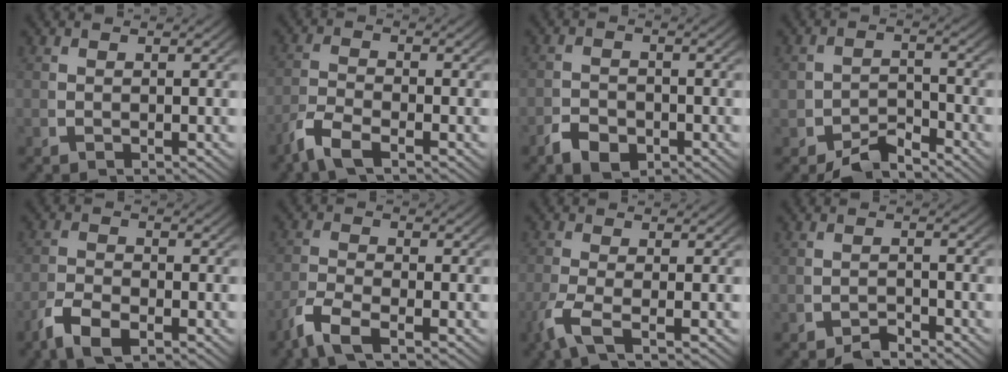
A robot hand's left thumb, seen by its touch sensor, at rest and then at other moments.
{"total": 3.2, "force": [-2.2, 1.1, 2.1], "torque": [-0.052, -0.008, -0.043]}
{"total": 3.2, "force": [-2.1, 2.0, 1.4], "torque": [-0.020, -0.014, -0.033]}
{"total": 3.9, "force": [-3.2, 1.8, 1.4], "torque": [-0.008, -0.018, -0.052]}
{"total": 3.4, "force": [-2.0, 1.7, 2.1], "torque": [-0.048, -0.012, -0.036]}
{"total": 3.6, "force": [-2.2, 1.3, 2.6], "torque": [-0.065, -0.011, -0.041]}
{"total": 3.3, "force": [-1.5, 1.0, 2.8], "torque": [-0.082, -0.016, -0.023]}
{"total": 2.1, "force": [-2.0, 0.4, 0.4], "torque": [0.001, -0.008, -0.035]}